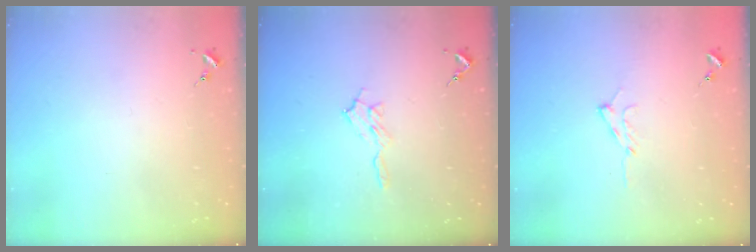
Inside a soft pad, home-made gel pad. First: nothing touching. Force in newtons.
{"total": 6.5, "press": 6.5, "slide": 0.8}
{"total": 7.4, "press": 7.3, "slide": 0.8}